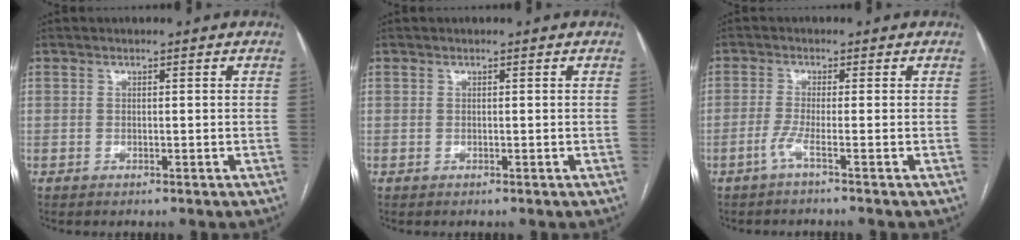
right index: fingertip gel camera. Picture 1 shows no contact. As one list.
[{"total": 0.0}, {"total": 2.4, "force": [-1.4, -1.0, 1.7], "torque": [-0.037, -0.002, -0.034]}]